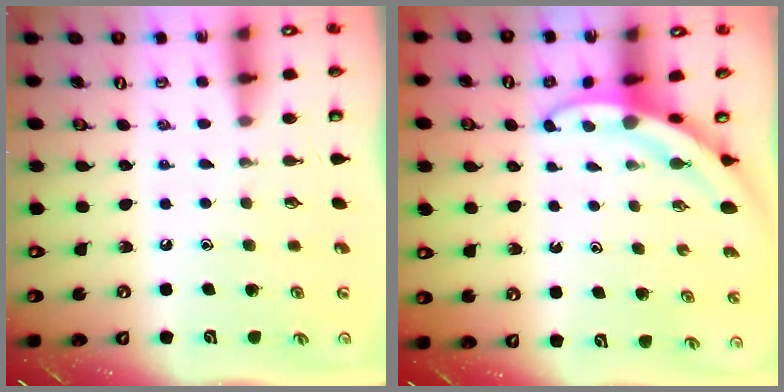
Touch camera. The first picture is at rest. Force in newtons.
{"total": 3.1, "press": 3.1, "slide": 0.3}